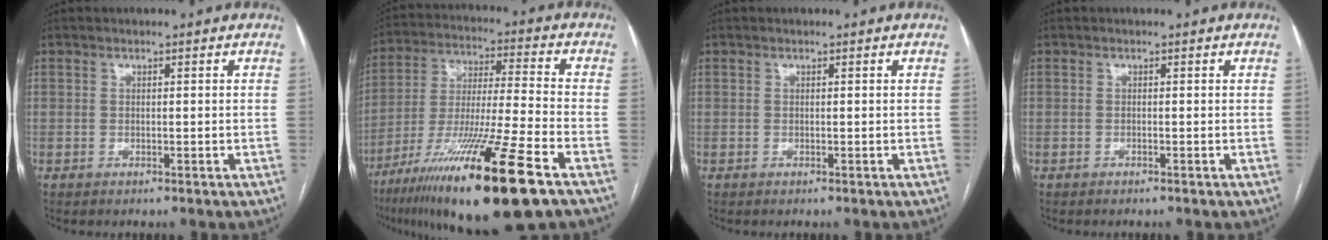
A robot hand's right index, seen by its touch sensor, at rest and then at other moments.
{"total": 22.0, "force": [-13.0, 0.3, 17.8], "torque": [-0.309, -0.051, -0.228]}
{"total": 0.0}
{"total": 0.0}